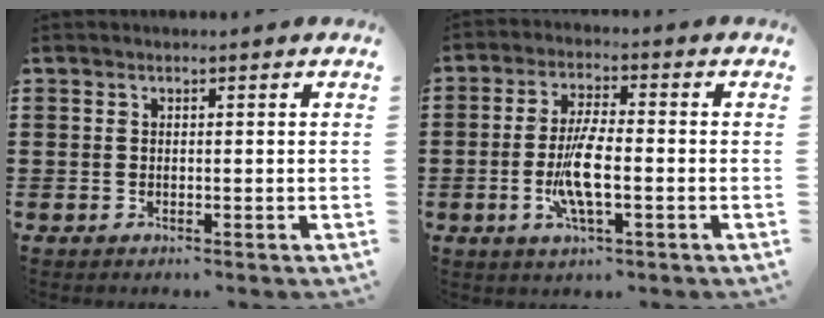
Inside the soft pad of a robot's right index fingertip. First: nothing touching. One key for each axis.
{"total": 7.4, "fx": -1.8, "fy": 1.8, "fz": 6.9, "tx": -0.150, "ty": -0.013, "tz": -0.039}